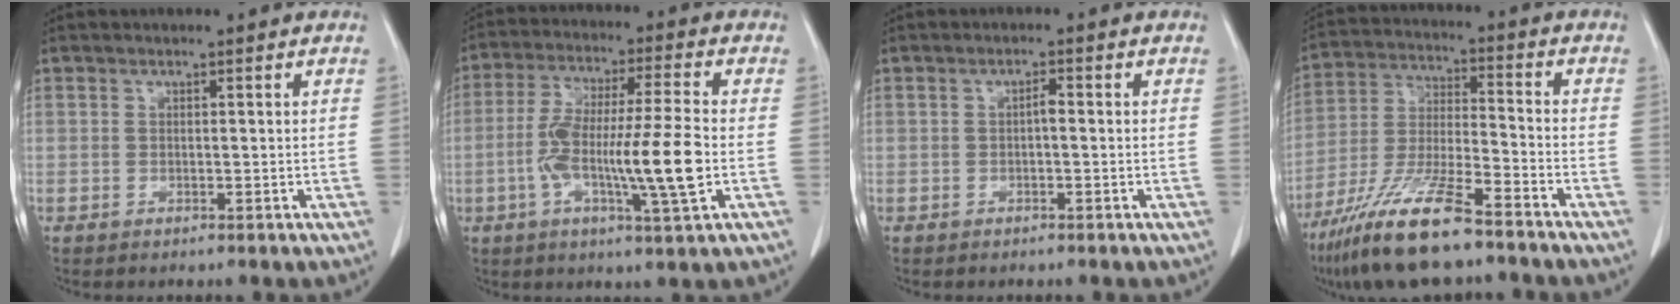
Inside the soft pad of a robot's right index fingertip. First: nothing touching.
{"total": 13.8, "force": [-2.7, 0.6, 13.6], "torque": [-0.250, -0.001, -0.051]}
{"total": 1.2, "force": [-0.2, 0.3, 1.1], "torque": [-0.021, 0.003, -0.003]}
{"total": 14.4, "force": [-10.5, 1.8, 9.7], "torque": [-0.204, -0.025, -0.196]}